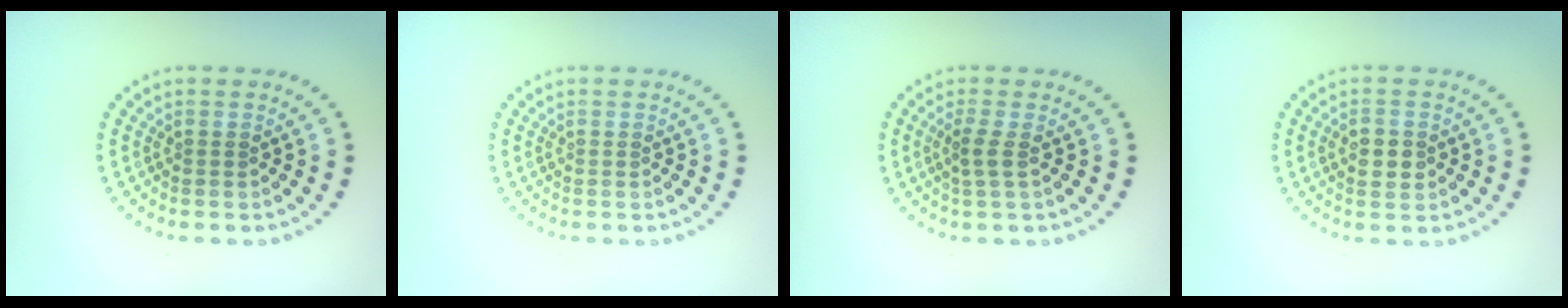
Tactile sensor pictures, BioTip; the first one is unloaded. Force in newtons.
{"total": 0.0}
{"total": 1.6, "press": 1.3, "slide": 0.9}
{"total": 2.6, "press": 2.6, "slide": 0.1}